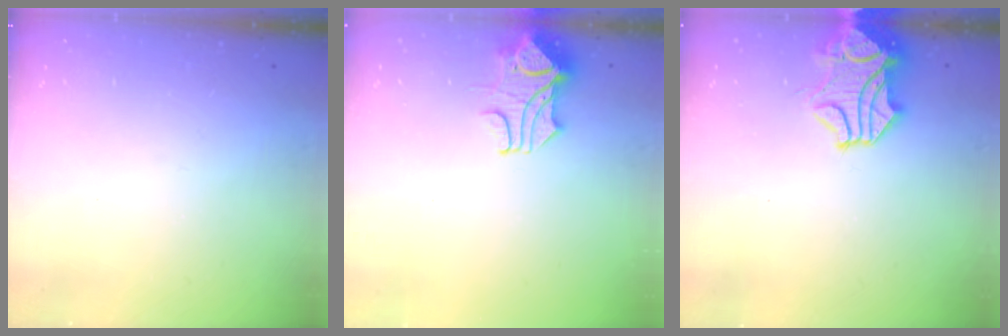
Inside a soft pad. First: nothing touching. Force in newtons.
{"total": 1.8, "press": 1.4, "slide": 1.1}
{"total": 1.8, "press": 0.9, "slide": 1.5}